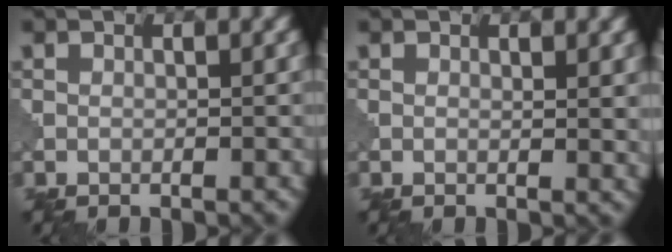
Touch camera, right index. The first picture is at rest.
{"total": 1.1, "force": [0.7, 0.4, 0.8], "torque": [-0.008, -0.002, 0.012]}